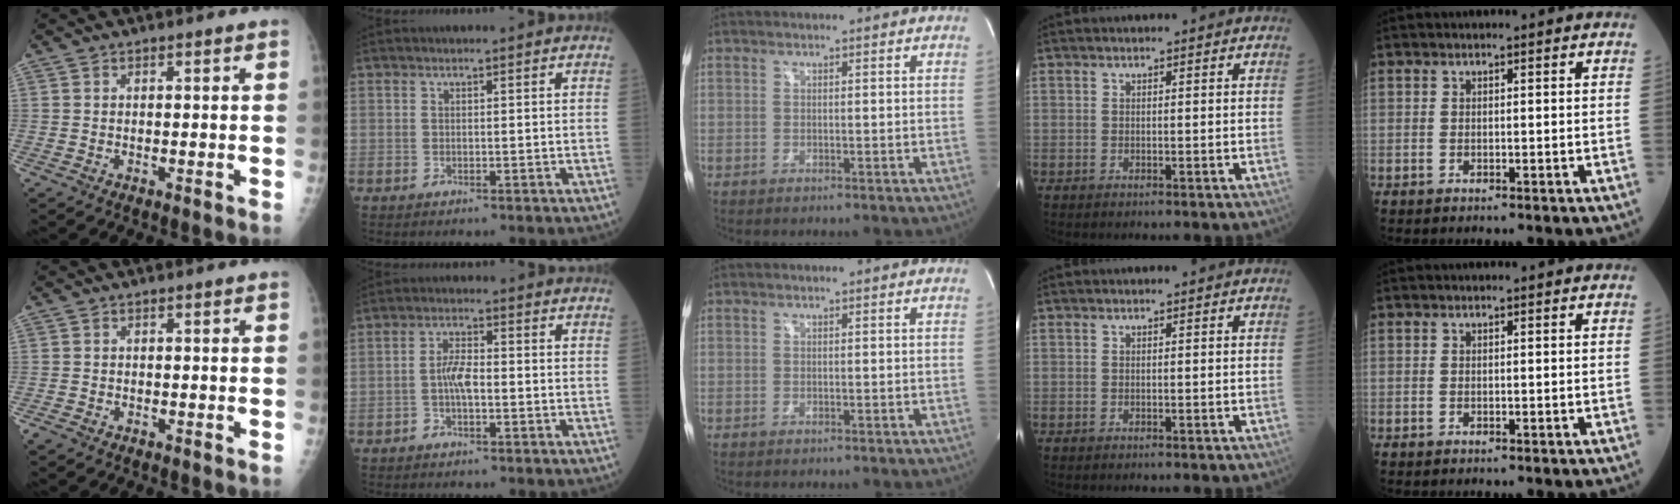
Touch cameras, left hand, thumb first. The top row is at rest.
{"thumb": {"total": 1.4, "force": [-0.9, 0.9, 0.6], "torque": [-0.013, 0.000, -0.018]}, "index": {"total": 3.7, "force": [-1.0, 1.4, 3.3], "torque": [-0.070, 0.007, -0.020]}}